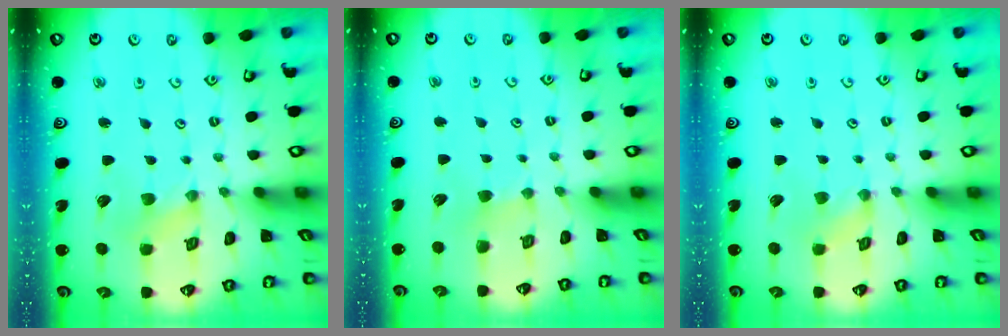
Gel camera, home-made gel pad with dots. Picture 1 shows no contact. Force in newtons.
{"total": 2.0, "press": 2.0, "slide": 0.3}
{"total": 0.6, "press": 0.6, "slide": 0.2}